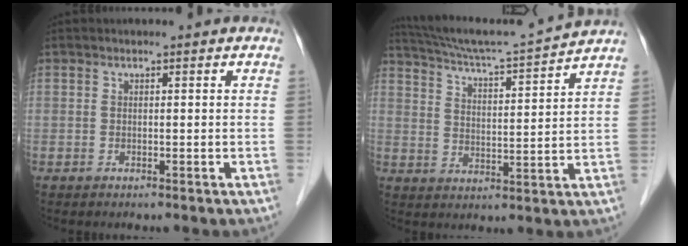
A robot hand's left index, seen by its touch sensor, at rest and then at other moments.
{"total": 14.0, "force": [13.1, -2.3, 4.2], "torque": [-0.087, -0.021, 0.204]}